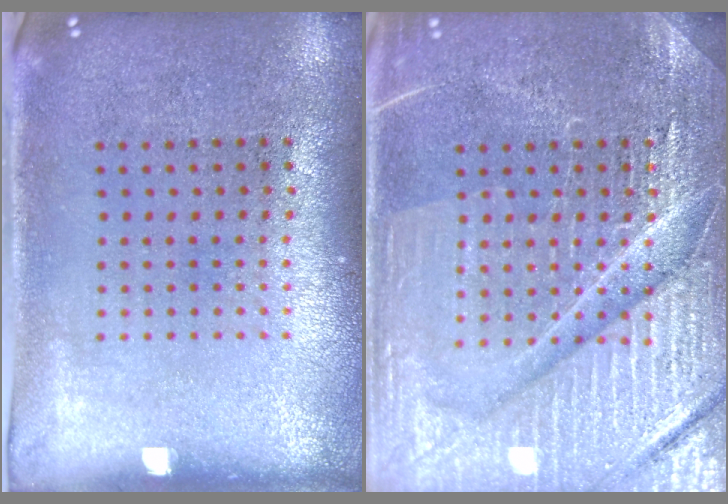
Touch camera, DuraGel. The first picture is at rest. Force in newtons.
{"total": 7.5, "press": 7.5, "slide": 1.0}